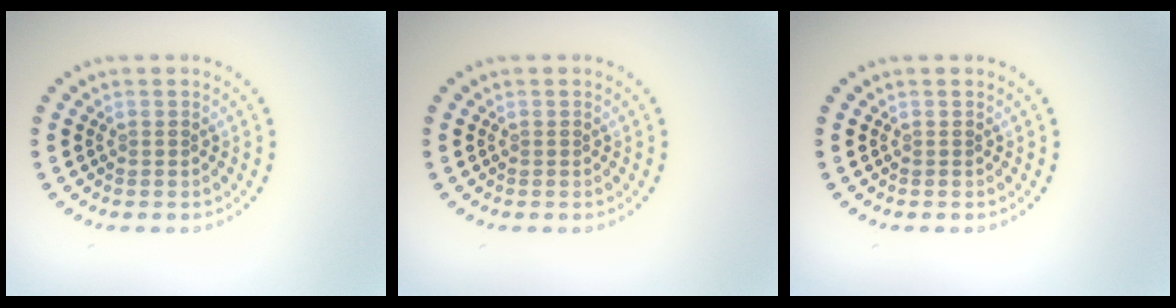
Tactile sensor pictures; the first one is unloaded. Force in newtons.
{"total": 0.0}
{"total": 0.0}